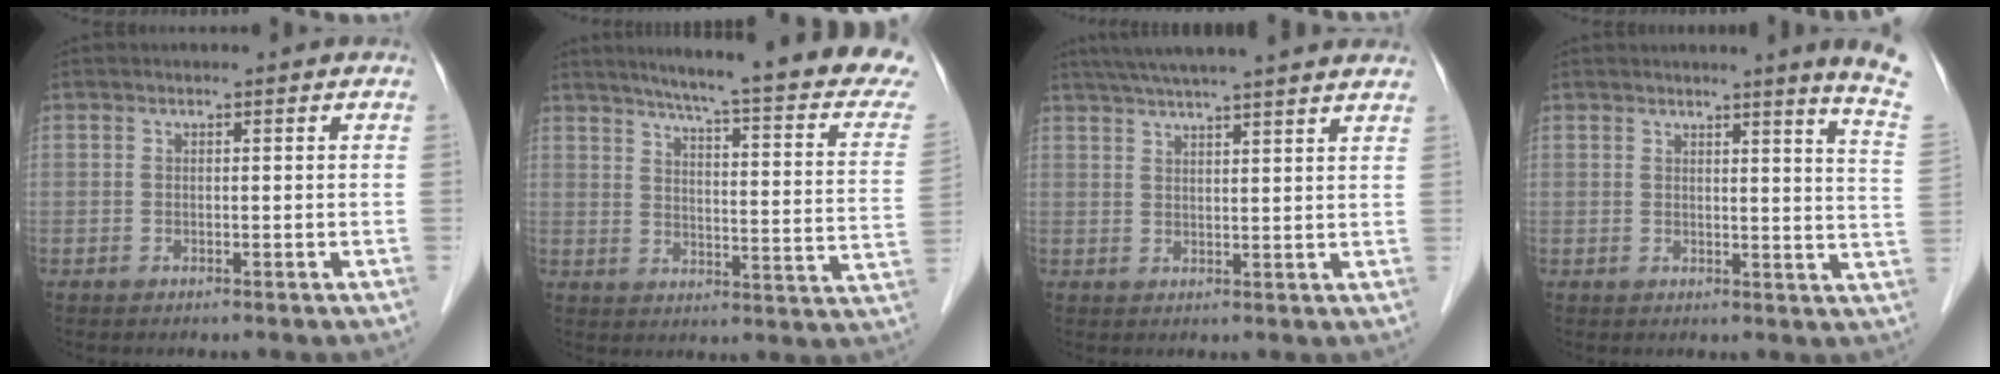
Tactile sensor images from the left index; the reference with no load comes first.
{"total": 23.0, "force": [18.9, 1.0, 13.1], "torque": [-0.176, -0.046, 0.221]}
{"total": 17.1, "force": [14.8, 0.4, 8.6], "torque": [-0.140, 0.037, 0.194]}
{"total": 8.0, "force": [6.5, -2.0, 4.3], "torque": [-0.047, -0.060, 0.050]}